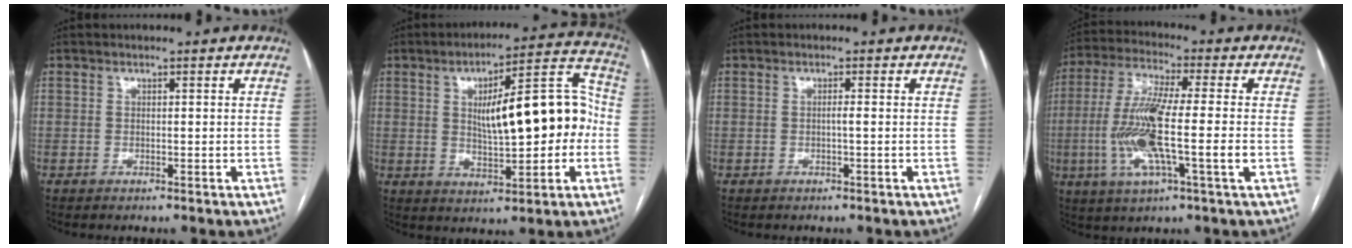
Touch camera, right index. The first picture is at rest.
{"total": 15.5, "force": [0.3, 4.5, 14.8], "torque": [-0.212, 0.039, 0.012]}
{"total": 0.8, "force": [-0.1, -0.1, 0.8], "torque": [-0.012, 0.002, -0.003]}
{"total": 13.7, "force": [-2.2, 0.9, 13.5], "torque": [-0.278, -0.006, -0.045]}